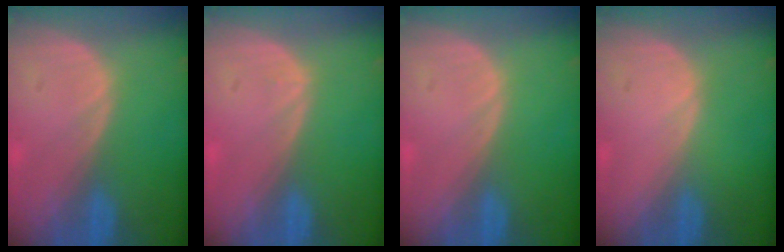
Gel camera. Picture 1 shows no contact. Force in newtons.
{"total": 0.5, "press": 0.2, "slide": 0.5}
{"total": 0.0}
{"total": 0.0}